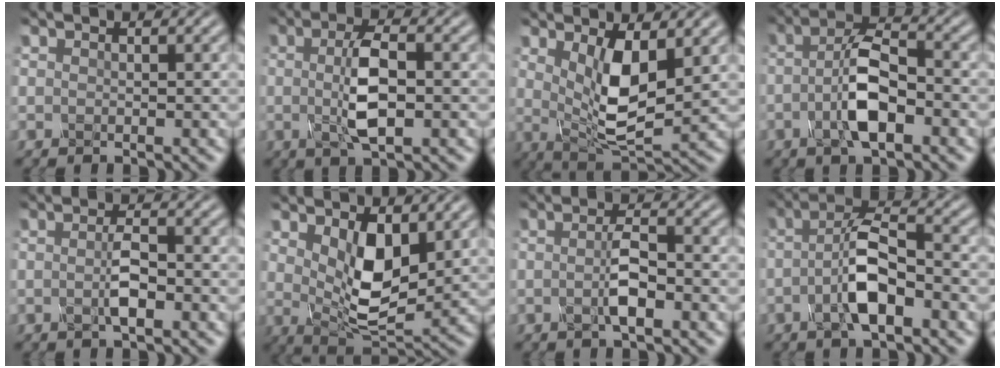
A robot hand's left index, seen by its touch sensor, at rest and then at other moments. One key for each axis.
{"total": 4.1, "fx": 0.0, "fy": 1.1, "fz": 4.0, "tx": -0.083, "ty": 0.003, "tz": -0.001}
{"total": 5.6, "fx": 1.4, "fy": 2.0, "fz": 5.0, "tx": -0.099, "ty": -0.011, "tz": 0.031}
{"total": 5.0, "fx": -1.7, "fy": 1.6, "fz": 4.4, "tx": -0.089, "ty": 0.014, "tz": -0.037}
{"total": 1.8, "fx": -0.4, "fy": 0.2, "fz": 1.8, "tx": -0.036, "ty": 0.006, "tz": -0.011}
{"total": 5.6, "fx": 1.5, "fy": 2.7, "fz": 4.7, "tx": -0.090, "ty": -0.010, "tz": 0.034}
{"total": 2.2, "fx": -0.6, "fy": 0.3, "fz": 2.1, "tx": -0.042, "ty": 0.008, "tz": -0.017}
{"total": 4.8, "fx": -2.0, "fy": 1.3, "fz": 4.2, "tx": -0.088, "ty": 0.017, "tz": -0.044}